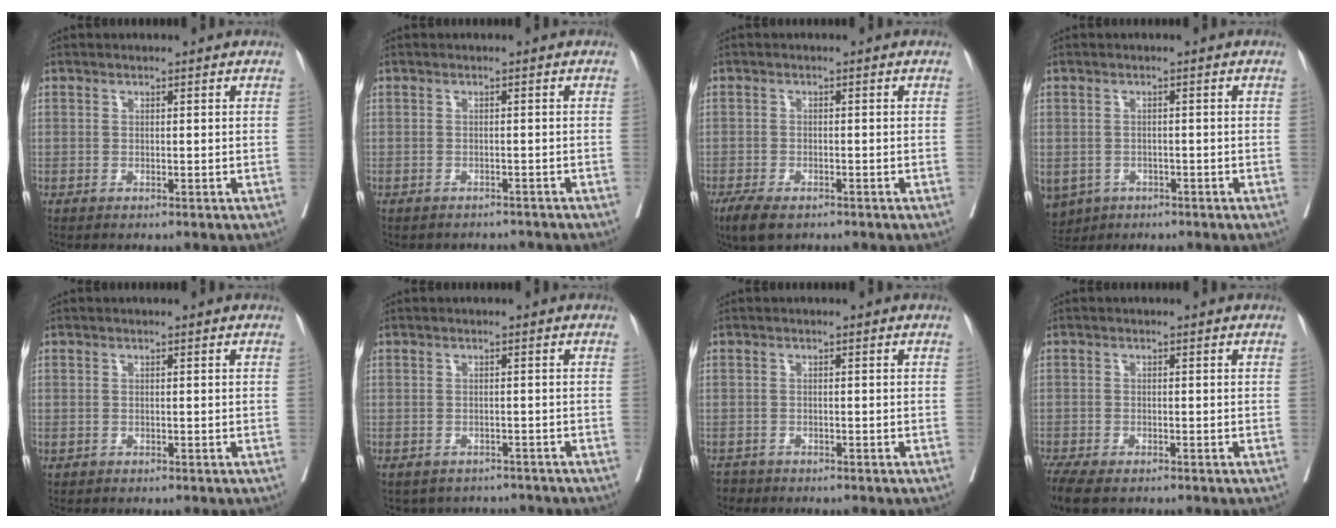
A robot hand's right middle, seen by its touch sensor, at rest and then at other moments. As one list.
[{"total": 4.1, "force": [-3.8, 1.2, 0.4], "torque": [-0.001, 0.003, -0.045]}, {"total": 5.2, "force": [-3.7, 1.9, 3.1], "torque": [-0.057, -0.010, -0.058]}, {"total": 8.9, "force": [-4.6, 6.9, 3.1], "torque": [-0.089, -0.003, -0.064]}, {"total": 0.0}, {"total": 6.7, "force": [-6.1, 2.6, 0.8], "torque": [-0.007, 0.017, -0.071]}, {"total": 2.0, "force": [-1.8, 0.8, -0.1], "torque": [0.001, -0.001, -0.032]}, {"total": 7.5, "force": [-5.8, 2.3, 4.2], "torque": [-0.082, -0.016, -0.095]}]